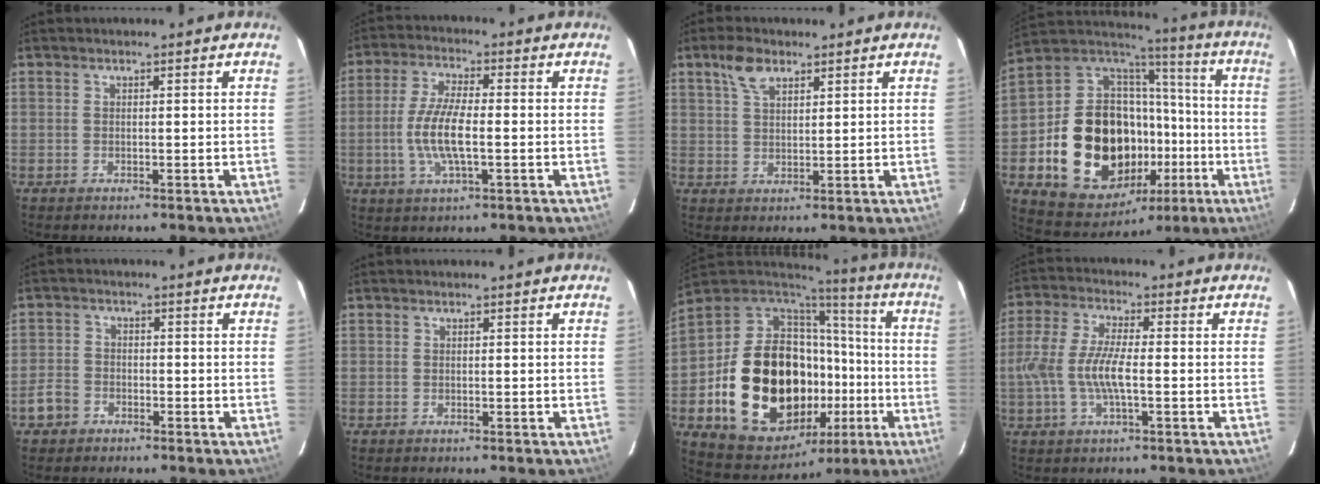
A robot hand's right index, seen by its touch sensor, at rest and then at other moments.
{"total": 9.2, "force": [-1.4, 2.5, 8.7], "torque": [-0.179, -0.001, -0.030]}
{"total": 5.1, "force": [3.1, 2.5, 3.2], "torque": [-0.060, 0.012, 0.060]}
{"total": 27.8, "force": [-7.1, 21.1, 16.8], "torque": [-0.344, 0.037, -0.080]}
{"total": 4.2, "force": [-2.5, 3.3, 1.0], "torque": [-0.028, 0.010, -0.047]}
{"total": 0.0}
{"total": 32.6, "force": [-6.0, 22.9, 22.4], "torque": [-0.436, 0.012, -0.062]}
{"total": 9.3, "force": [-1.6, 2.8, 8.8], "torque": [-0.187, 0.003, -0.034]}